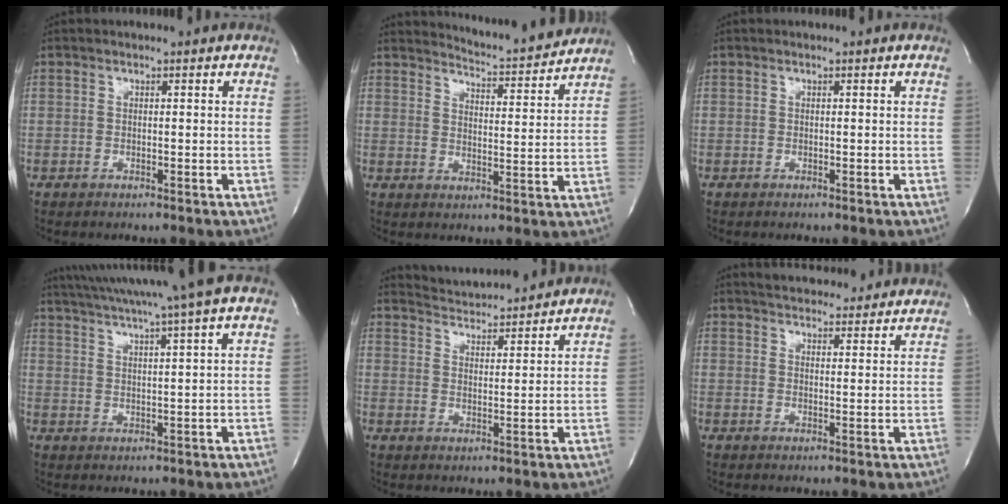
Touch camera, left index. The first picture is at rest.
{"total": 9.1, "force": [9.0, -0.9, 1.0], "torque": [-0.031, -0.015, 0.127]}
{"total": 0.0}
{"total": 13.1, "force": [10.7, -2.3, 7.2], "torque": [-0.127, -0.002, 0.152]}
{"total": 8.1, "force": [8.0, 0.0, 0.9], "torque": [-0.028, 0.011, 0.127]}
{"total": 12.6, "force": [11.9, 2.3, 3.5], "torque": [-0.046, 0.017, 0.152]}